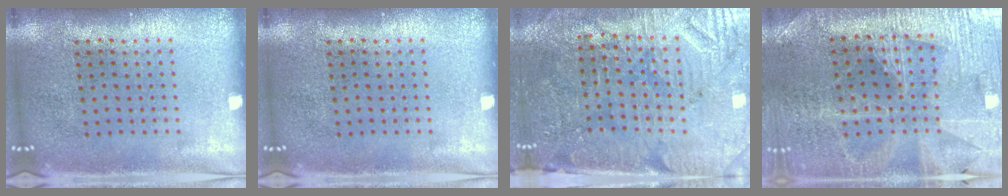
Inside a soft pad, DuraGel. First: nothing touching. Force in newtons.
{"total": 0.0}
{"total": 3.8, "press": 3.5, "slide": 1.4}
{"total": 3.0, "press": 2.9, "slide": 0.4}